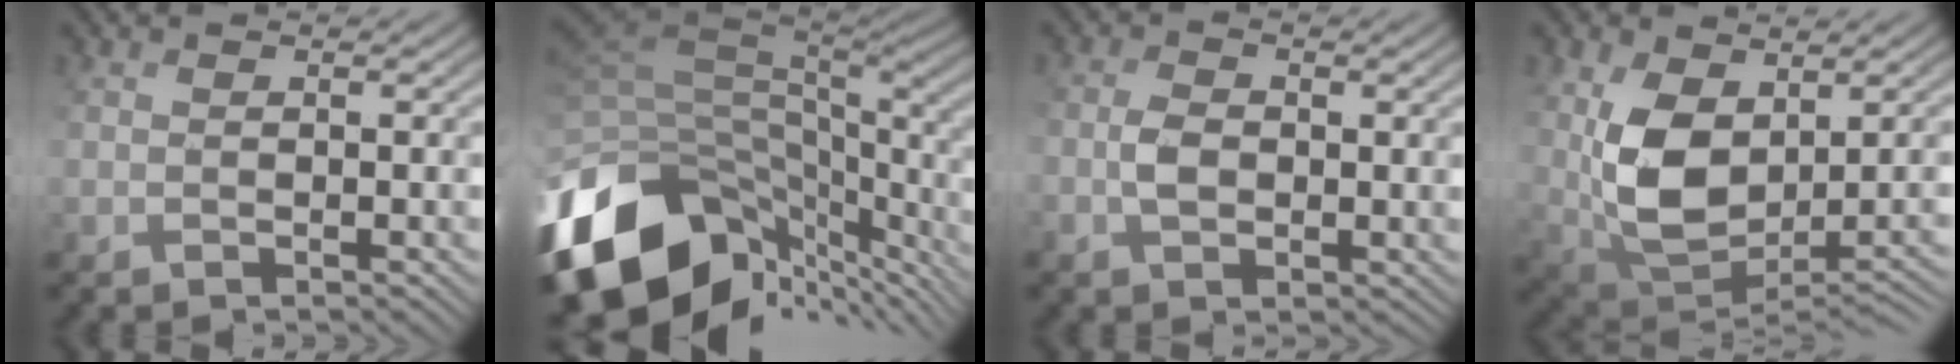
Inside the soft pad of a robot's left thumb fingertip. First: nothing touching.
{"total": 15.9, "force": [-5.4, 9.2, 11.8], "torque": [-0.284, -0.022, -0.083]}
{"total": 3.0, "force": [-0.4, 1.9, 2.2], "torque": [-0.046, 0.001, -0.010]}
{"total": 9.0, "force": [0.8, 5.4, 7.2], "torque": [-0.152, -0.019, 0.027]}